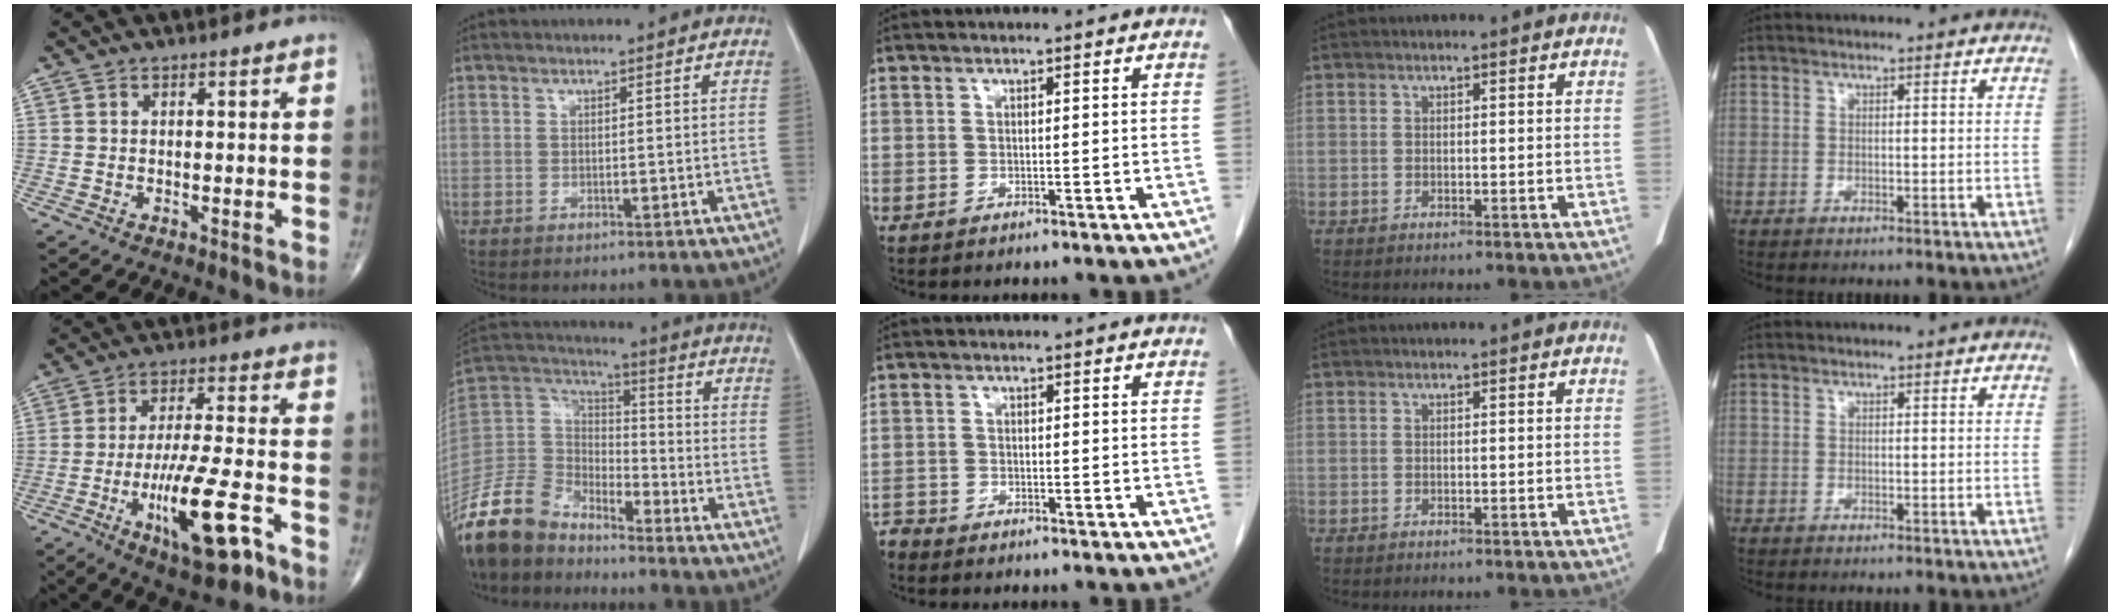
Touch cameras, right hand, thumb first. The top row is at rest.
{"thumb": {"total": 15.1, "force": [-6.7, 3.9, 13.0], "torque": [-0.232, 0.023, -0.102]}, "index": {"total": 13.3, "force": [-11.9, 5.1, 3.1], "torque": [-0.072, 0.029, -0.237]}, "middle": {"total": 1.3, "force": [-1.2, 0.0, -0.3], "torque": [0.005, -0.004, -0.026]}}